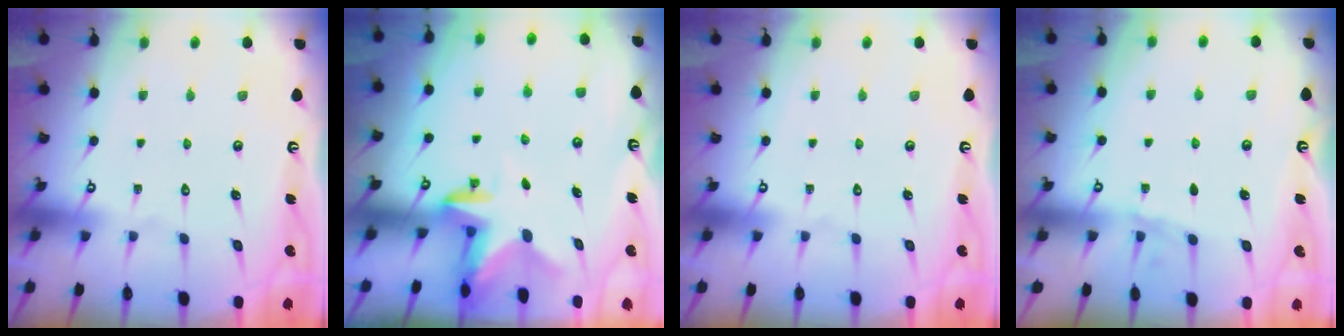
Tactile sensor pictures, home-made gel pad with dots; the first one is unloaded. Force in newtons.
{"total": 2.5, "press": 2.5, "slide": 0.5}
{"total": 0.0}
{"total": 2.1, "press": 2.1, "slide": 0.2}